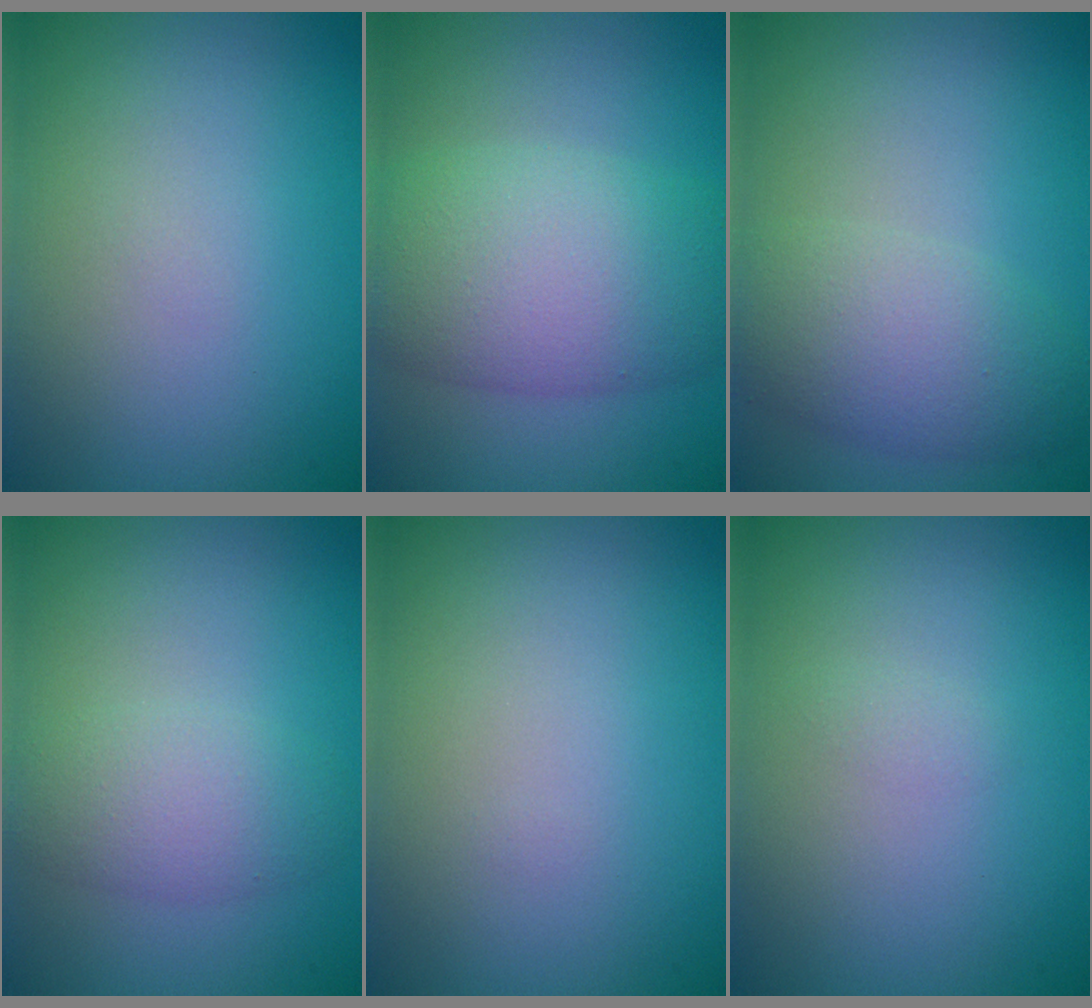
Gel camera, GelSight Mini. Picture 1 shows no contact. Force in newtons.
{"total": 8.0, "press": 8.0, "slide": 0.7}
{"total": 4.5, "press": 4.5, "slide": 0.3}
{"total": 3.1, "press": 3.1, "slide": 0.1}
{"total": 0.0}
{"total": 0.6, "press": 0.6, "slide": 0.0}